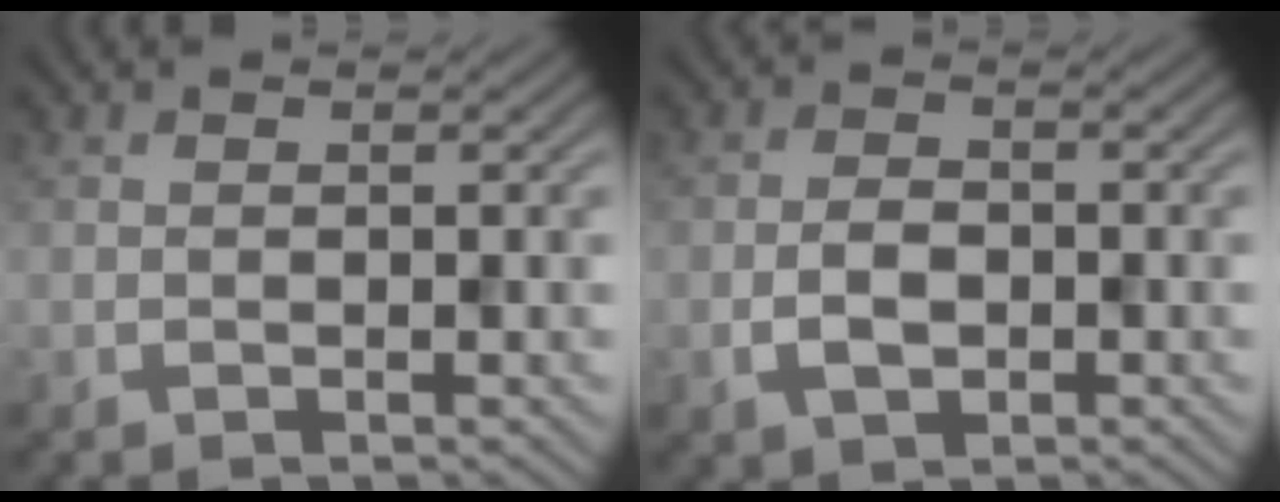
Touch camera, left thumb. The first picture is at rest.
{"total": 3.3, "force": [-1.1, 1.9, 2.4], "torque": [-0.047, 0.001, -0.022]}